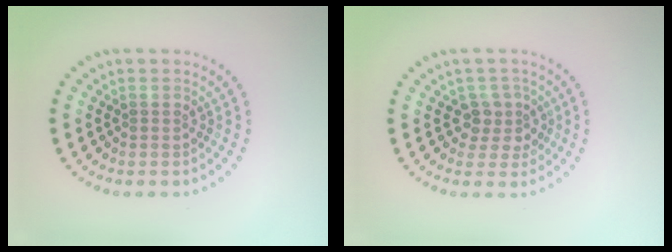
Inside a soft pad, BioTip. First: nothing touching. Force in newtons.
{"total": 2.3, "press": 1.9, "slide": 1.3}